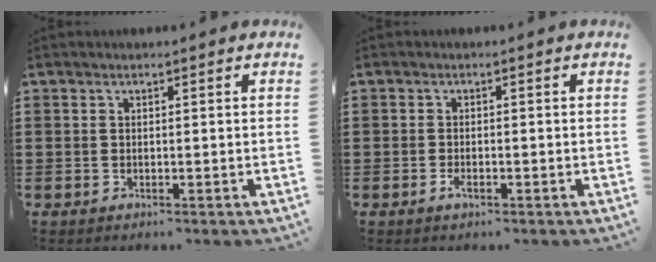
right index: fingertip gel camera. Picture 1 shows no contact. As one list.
[{"total": 1.5, "force": [-0.8, 0.5, 1.2], "torque": [-0.032, -0.008, -0.016]}]